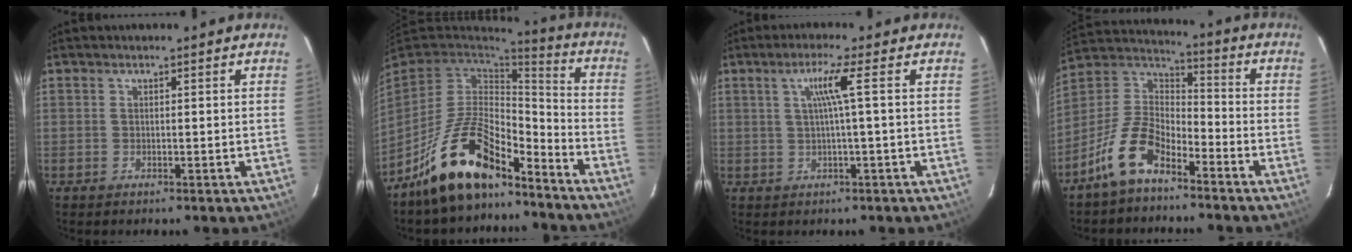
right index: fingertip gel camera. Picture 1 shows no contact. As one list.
[{"total": 16.6, "force": [-12.1, 6.3, 9.6], "torque": [-0.202, 0.007, -0.215]}, {"total": 4.0, "force": [0.5, -1.2, 3.8], "torque": [-0.067, 0.001, 0.011]}, {"total": 11.8, "force": [-7.7, 5.3, 7.1], "torque": [-0.160, 0.025, -0.155]}]